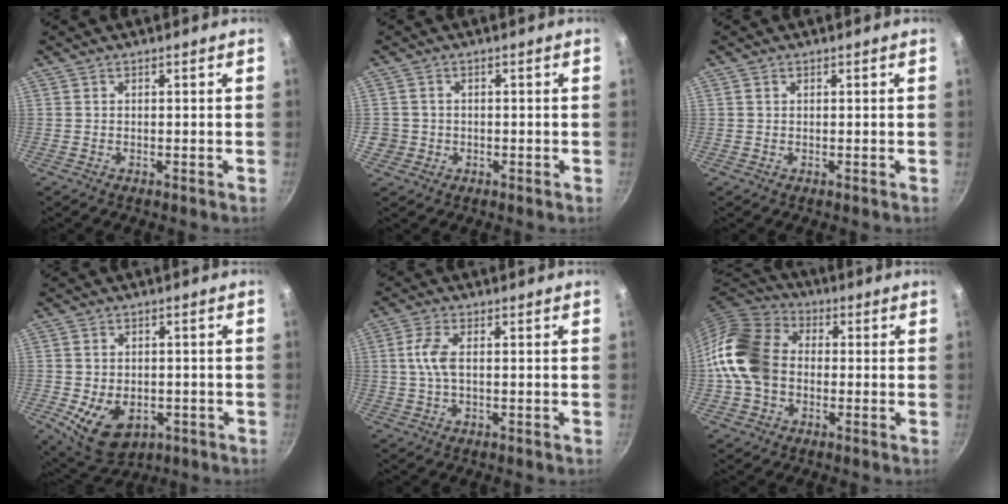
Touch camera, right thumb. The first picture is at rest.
{"total": 3.2, "force": [-0.5, 3.1, 0.8], "torque": [-0.005, 0.013, -0.004]}
{"total": 0.7, "force": [0.3, 0.6, 0.4], "torque": [-0.005, 0.002, 0.005]}
{"total": 10.5, "force": [-3.1, 7.2, 7.1], "torque": [-0.096, -0.003, -0.033]}
{"total": 1.4, "force": [-0.9, -1.1, 0.2], "torque": [-0.030, 0.003, -0.019]}
{"total": 15.4, "force": [-1.1, 12.0, 9.7], "torque": [-0.164, 0.030, -0.037]}